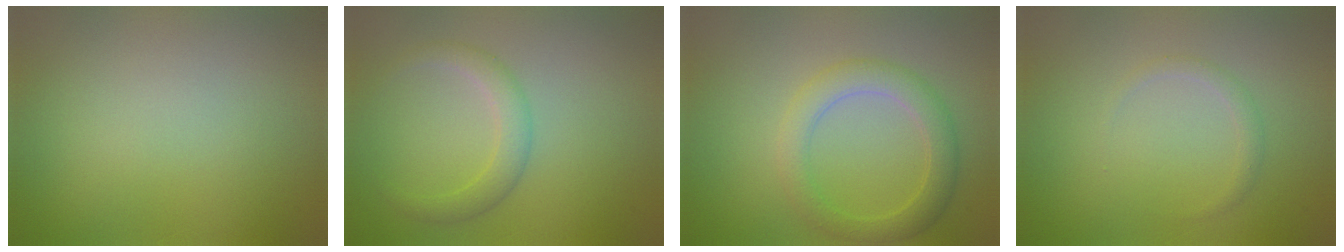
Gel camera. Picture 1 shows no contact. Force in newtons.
{"total": 2.3, "press": 2.3, "slide": 0.0}
{"total": 3.5, "press": 3.5, "slide": 0.2}
{"total": 1.0, "press": 1.0, "slide": 0.1}